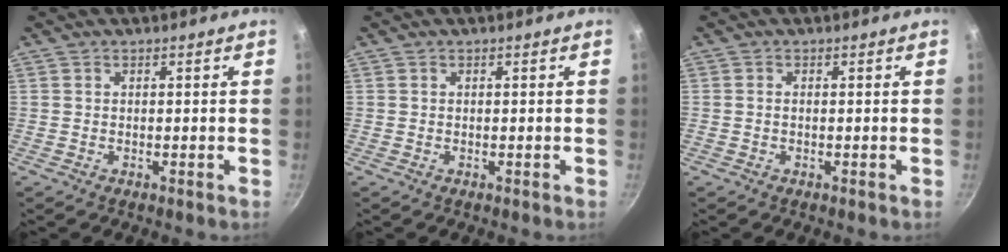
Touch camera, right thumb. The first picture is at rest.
{"total": 0.0}
{"total": 0.6, "force": [-0.1, 0.3, 0.5], "torque": [-0.010, 0.000, -0.002]}